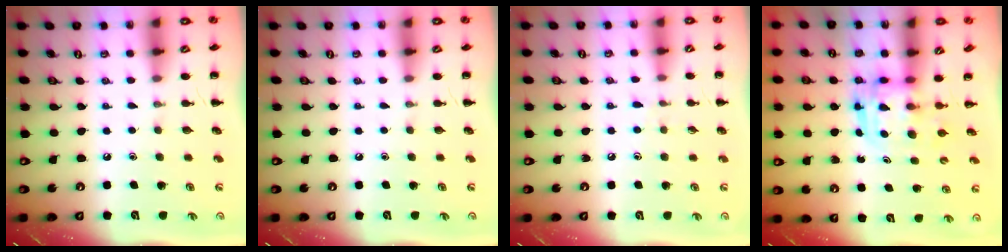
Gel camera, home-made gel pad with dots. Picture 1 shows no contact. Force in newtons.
{"total": 0.0}
{"total": 5.4, "press": 4.9, "slide": 2.3}
{"total": 3.0, "press": 3.0, "slide": 0.3}